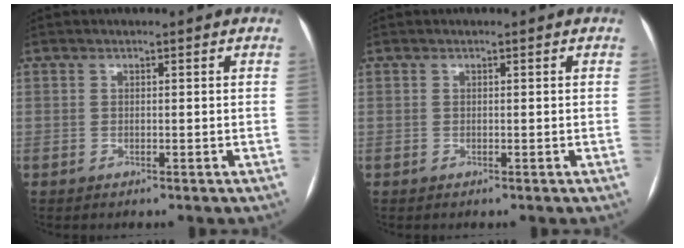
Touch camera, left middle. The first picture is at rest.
{"total": 0.0}